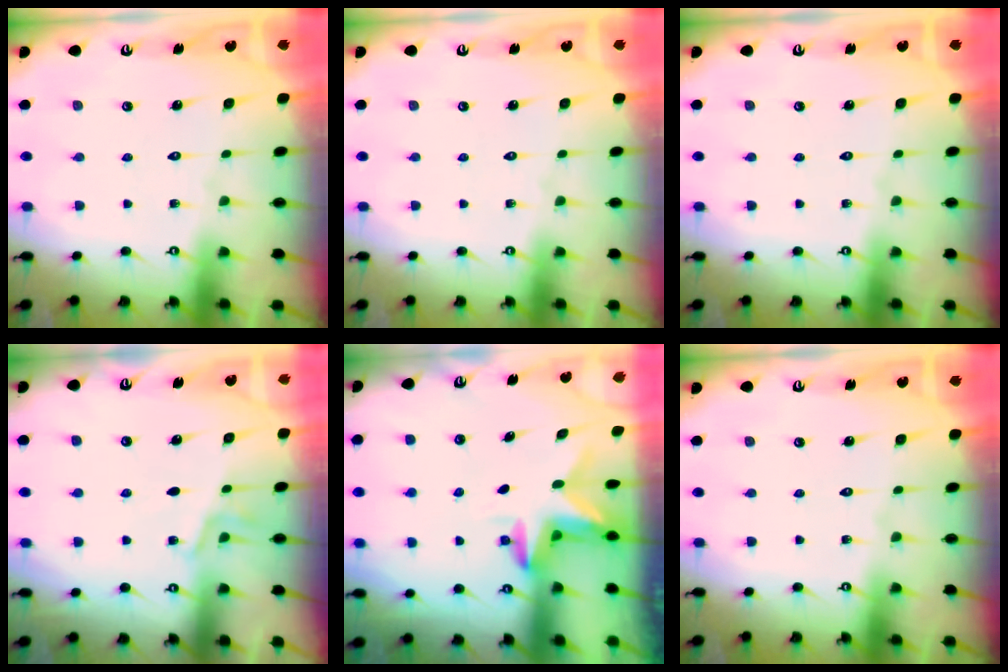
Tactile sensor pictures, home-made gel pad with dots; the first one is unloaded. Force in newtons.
{"total": 0.0}
{"total": 0.0}
{"total": 5.5, "press": 5.2, "slide": 1.7}
{"total": 3.1, "press": 3.1, "slide": 0.4}
{"total": 0.0}